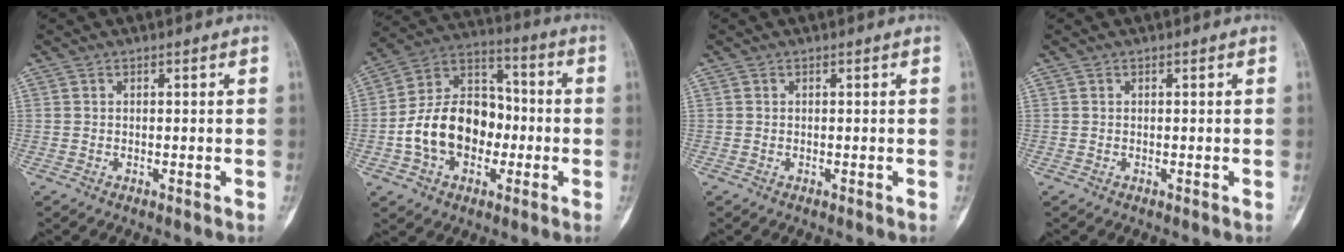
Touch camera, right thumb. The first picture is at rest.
{"total": 16.7, "force": [-3.2, 12.0, 11.1], "torque": [-0.160, 0.044, -0.061]}
{"total": 0.0}
{"total": 0.0}